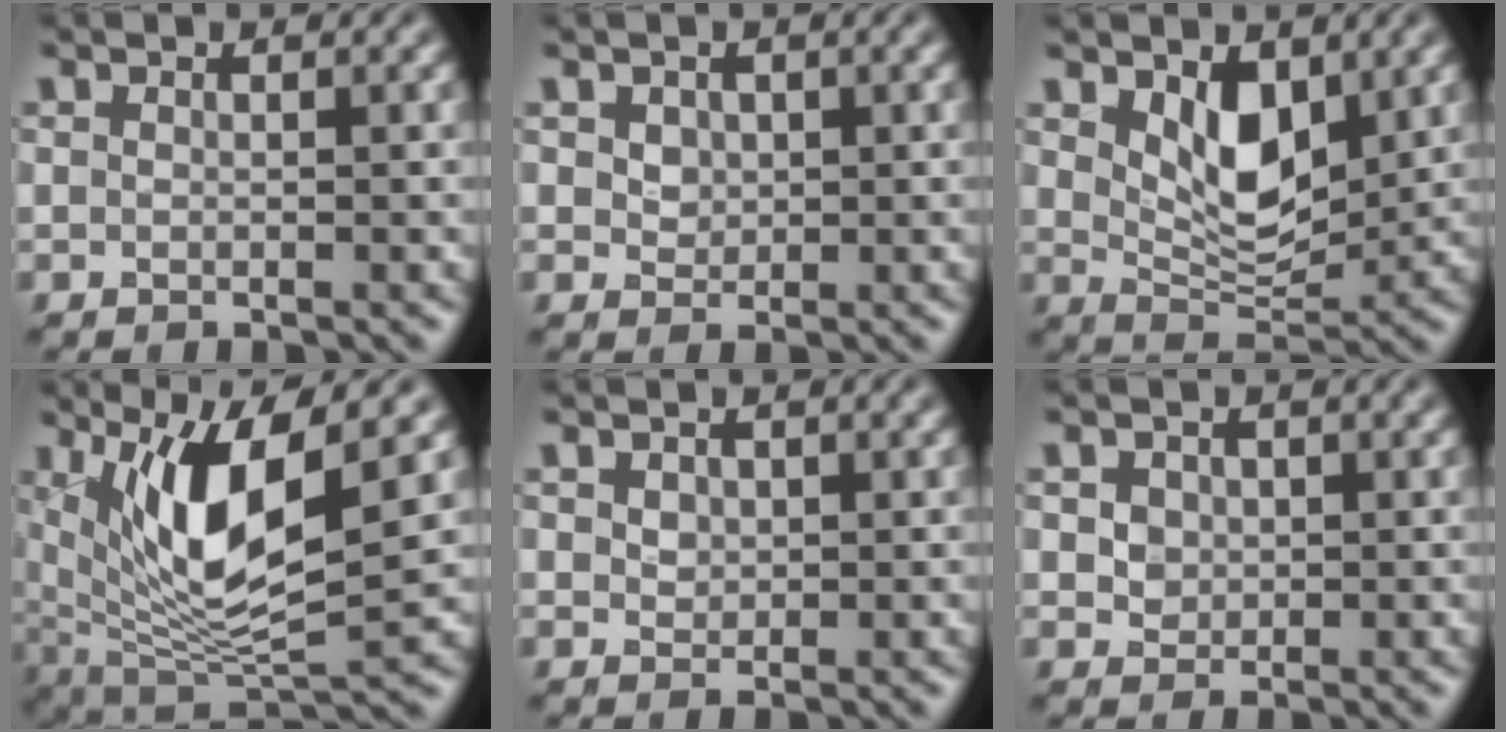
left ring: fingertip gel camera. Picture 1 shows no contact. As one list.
[{"total": 2.1, "force": [0.9, 1.7, 0.9], "torque": [-0.028, 0.005, 0.026]}, {"total": 4.5, "force": [1.9, 2.5, 3.3], "torque": [-0.067, -0.013, 0.034]}, {"total": 9.0, "force": [3.0, 2.8, 8.0], "torque": [-0.148, -0.018, 0.061]}, {"total": 1.1, "force": [0.4, 1.0, 0.4], "torque": [-0.007, -0.002, 0.011]}, {"total": 2.6, "force": [0.9, 2.2, 1.1], "torque": [-0.021, 0.005, 0.021]}]